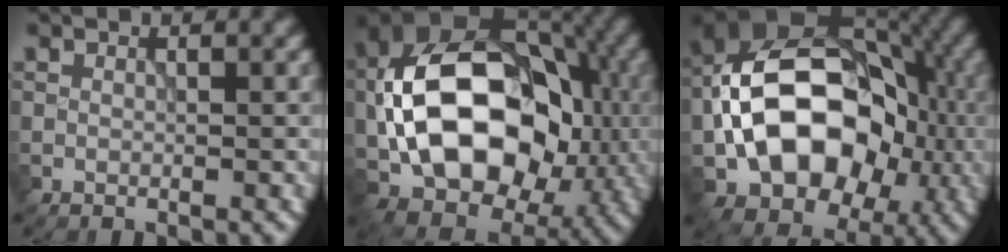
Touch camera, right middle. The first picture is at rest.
{"total": 16.3, "force": [-1.4, 11.0, 12.0], "torque": [-0.196, 0.022, -0.041]}
{"total": 15.0, "force": [-2.2, 10.5, 10.5], "torque": [-0.151, 0.015, -0.050]}